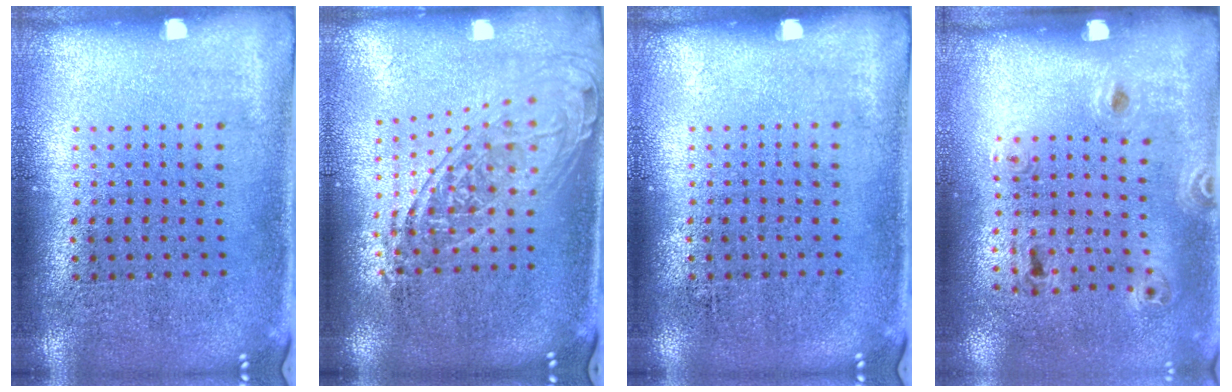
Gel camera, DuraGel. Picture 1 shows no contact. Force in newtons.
{"total": 1.7, "press": 1.3, "slide": 1.0}
{"total": 0.0}
{"total": 1.5, "press": 0.9, "slide": 1.2}